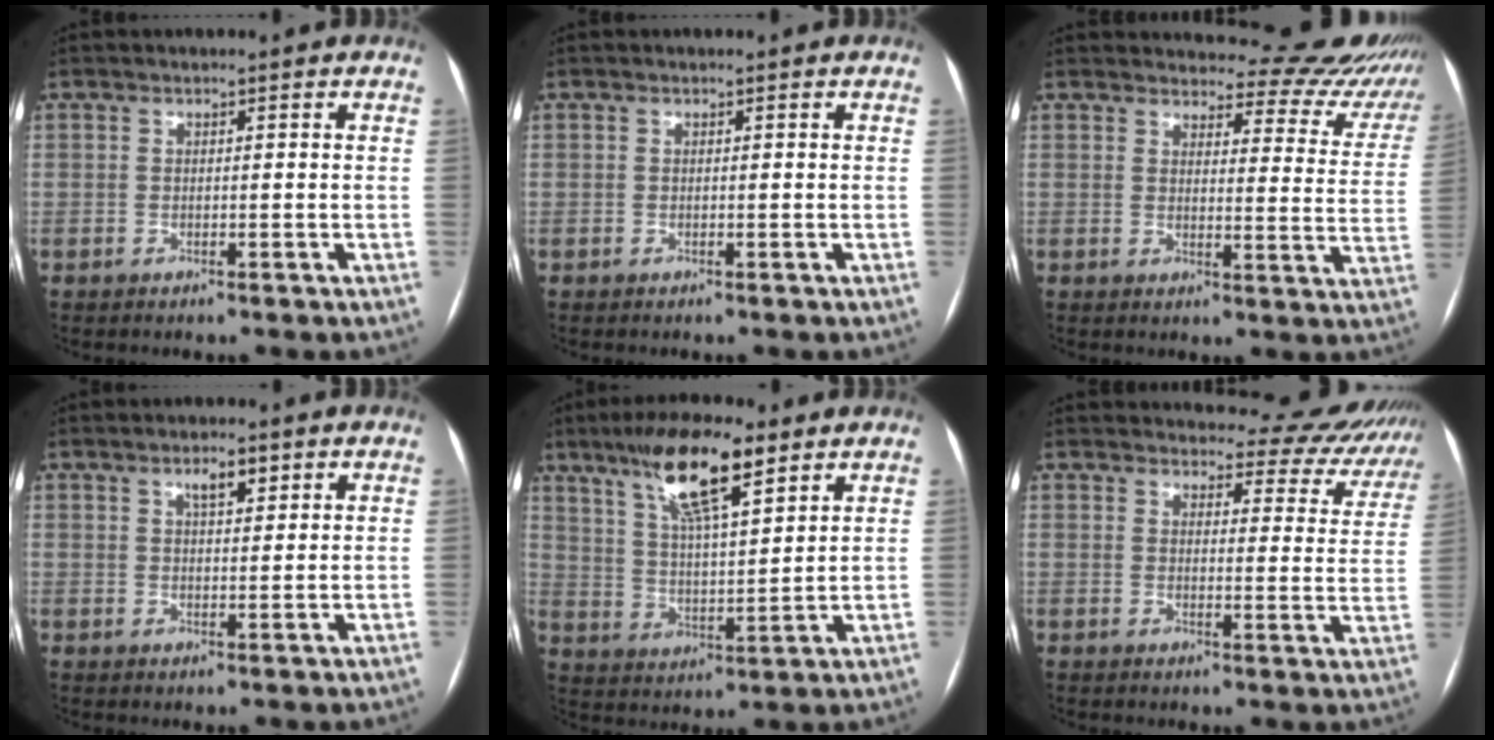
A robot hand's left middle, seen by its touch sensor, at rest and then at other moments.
{"total": 0.0}
{"total": 16.8, "force": [16.5, 2.7, 0.9], "torque": [0.026, -0.100, 0.160]}
{"total": 3.2, "force": [1.8, 1.0, 2.3], "torque": [-0.043, 0.004, 0.031]}
{"total": 13.2, "force": [8.3, 2.4, 10.0], "torque": [-0.184, 0.012, 0.148]}
{"total": 15.4, "force": [15.0, 3.3, 1.1], "torque": [0.025, -0.074, 0.141]}